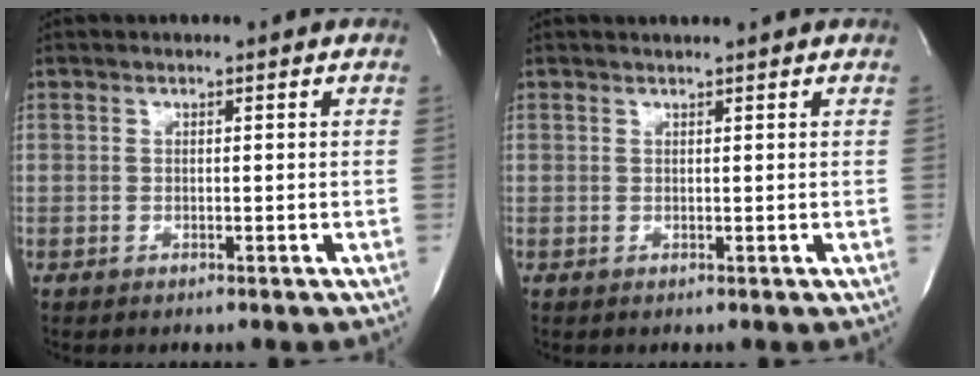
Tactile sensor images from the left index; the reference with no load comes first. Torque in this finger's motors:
{"motor_torque": [0.31, -0.25, -0.07, -0.01]}